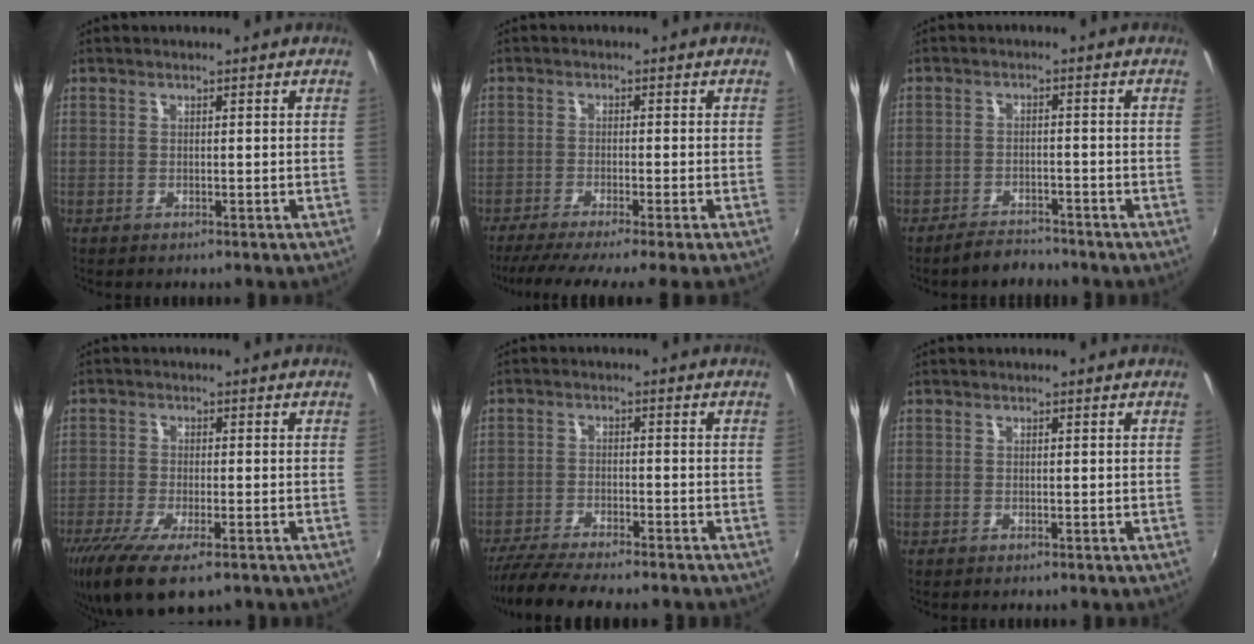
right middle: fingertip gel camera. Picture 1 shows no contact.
{"total": 7.3, "force": [-6.1, -1.8, 3.7], "torque": [-0.078, -0.028, -0.102]}
{"total": 4.2, "force": [-4.0, 1.2, 0.9], "torque": [-0.033, -0.001, -0.064]}
{"total": 11.6, "force": [-7.6, 3.5, 8.1], "torque": [-0.176, -0.044, -0.131]}
{"total": 11.7, "force": [-10.2, 1.4, 5.6], "torque": [-0.129, -0.030, -0.169]}
{"total": 0.0}